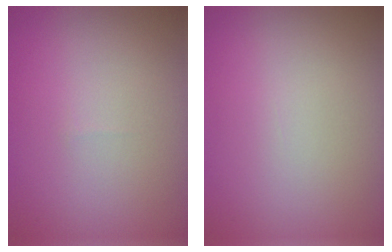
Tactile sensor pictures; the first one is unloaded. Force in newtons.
{"total": 0.0}